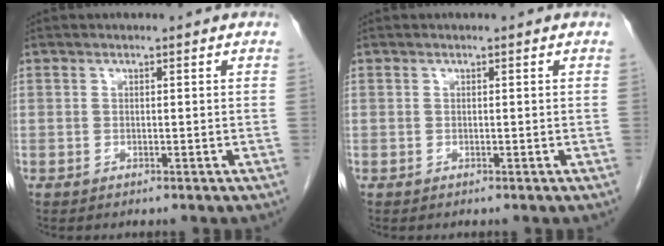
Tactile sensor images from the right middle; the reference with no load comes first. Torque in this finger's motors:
{"motor_torque": [0.00, 0.00, 0.00, -0.01]}